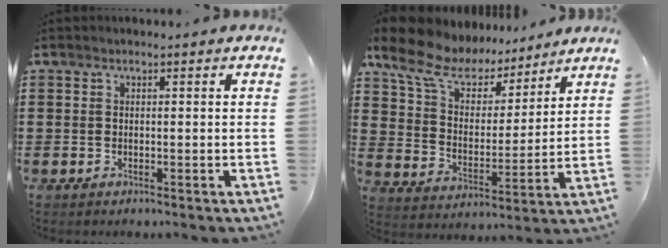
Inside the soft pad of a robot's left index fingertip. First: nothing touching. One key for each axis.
{"total": 9.7, "fx": 8.0, "fy": 3.8, "fz": 3.9, "tx": -0.116, "ty": -0.036, "tz": 0.144}